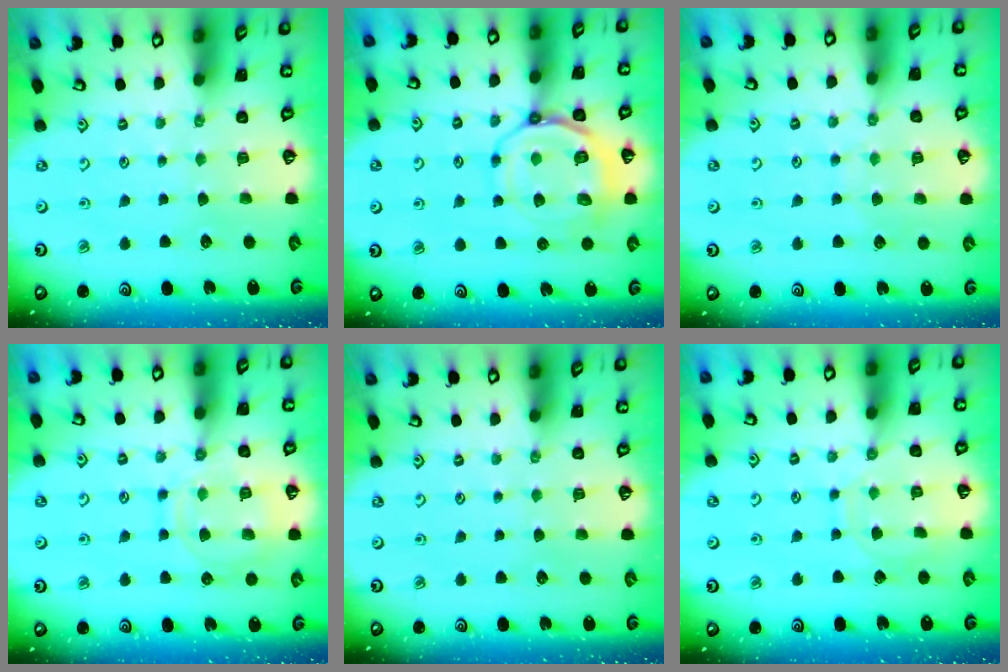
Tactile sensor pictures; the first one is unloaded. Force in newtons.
{"total": 11.7, "press": 11.6, "slide": 1.5}
{"total": 5.9, "press": 5.9, "slide": 0.6}
{"total": 12.8, "press": 12.7, "slide": 1.3}
{"total": 0.0}
{"total": 8.6, "press": 8.5, "slide": 0.9}